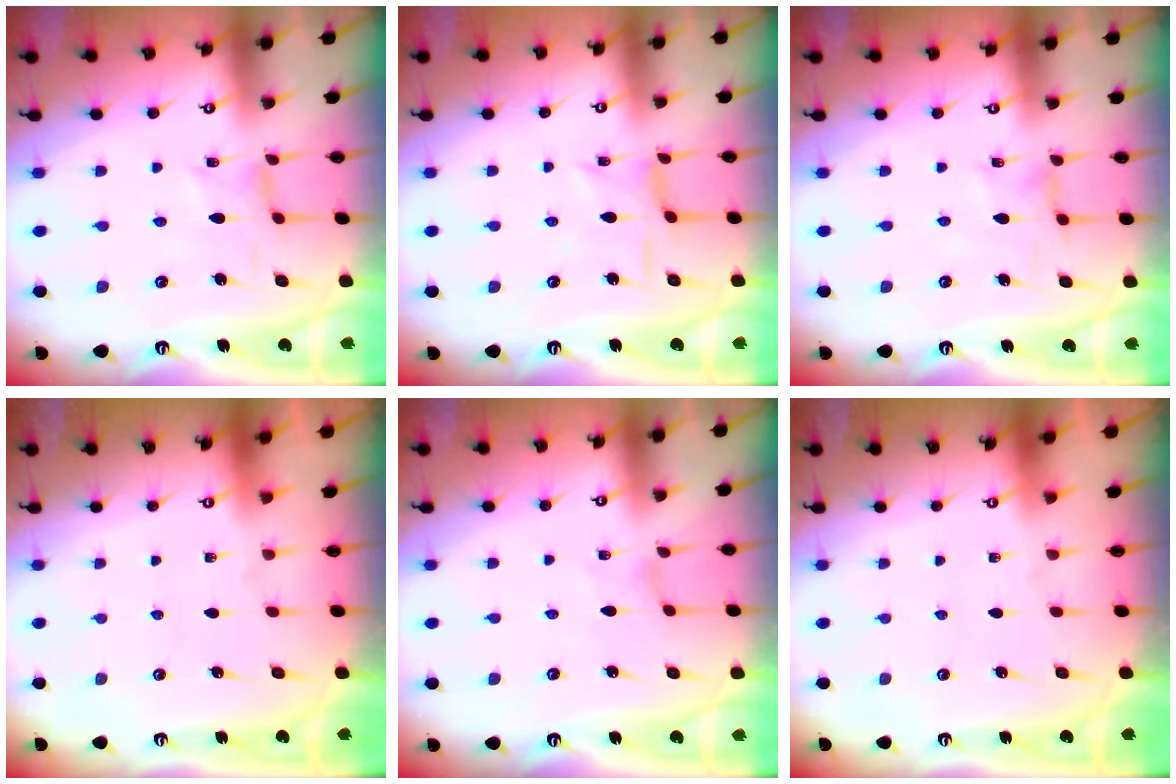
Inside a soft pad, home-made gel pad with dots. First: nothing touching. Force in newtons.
{"total": 2.3, "press": 2.3, "slide": 0.2}
{"total": 1.2, "press": 1.2, "slide": 0.3}
{"total": 0.0}
{"total": 0.0}
{"total": 0.0}